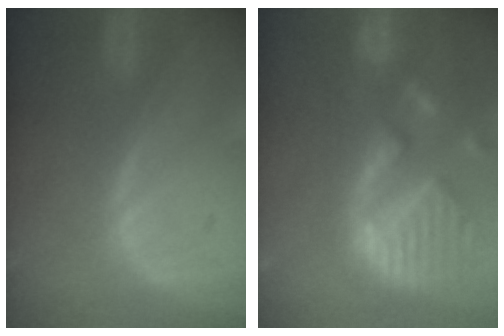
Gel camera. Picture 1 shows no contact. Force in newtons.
{"total": 13.9, "press": 11.5, "slide": 7.7}